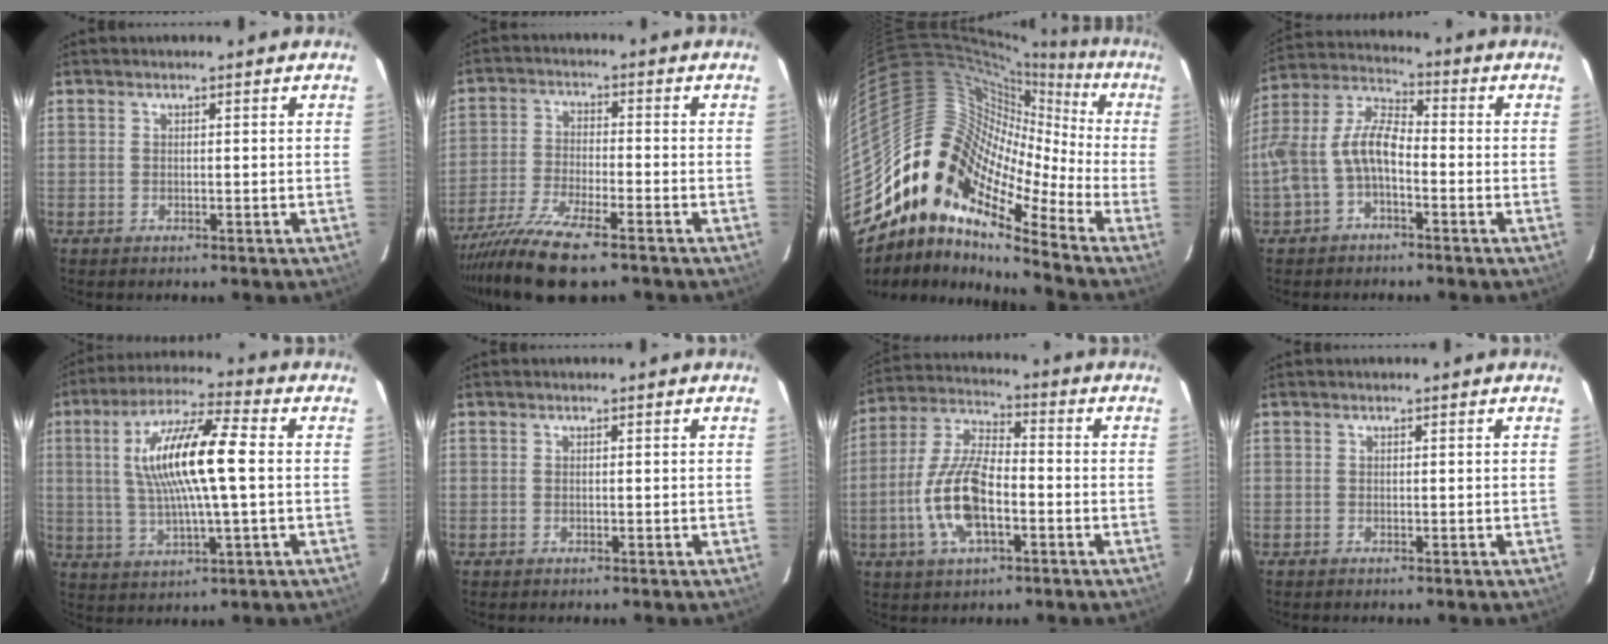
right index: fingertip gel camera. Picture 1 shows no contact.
{"total": 11.9, "force": [-9.0, 2.1, 7.5], "torque": [-0.168, -0.032, -0.173]}
{"total": 12.6, "force": [-6.4, 7.2, 8.1], "torque": [-0.099, 0.018, -0.150]}
{"total": 9.4, "force": [-3.1, 4.5, 7.7], "torque": [-0.170, 0.019, -0.061]}
{"total": 15.1, "force": [1.6, 2.7, 14.8], "torque": [-0.279, 0.013, 0.029]}
{"total": 0.0}
{"total": 13.5, "force": [-3.9, 5.6, 11.6], "torque": [-0.249, 0.002, -0.076]}
{"total": 0.0}